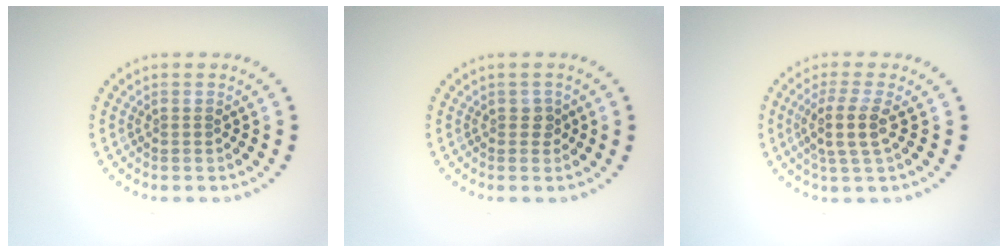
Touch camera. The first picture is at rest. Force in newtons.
{"total": 1.0, "press": 0.9, "slide": 0.4}
{"total": 2.9, "press": 2.3, "slide": 1.7}